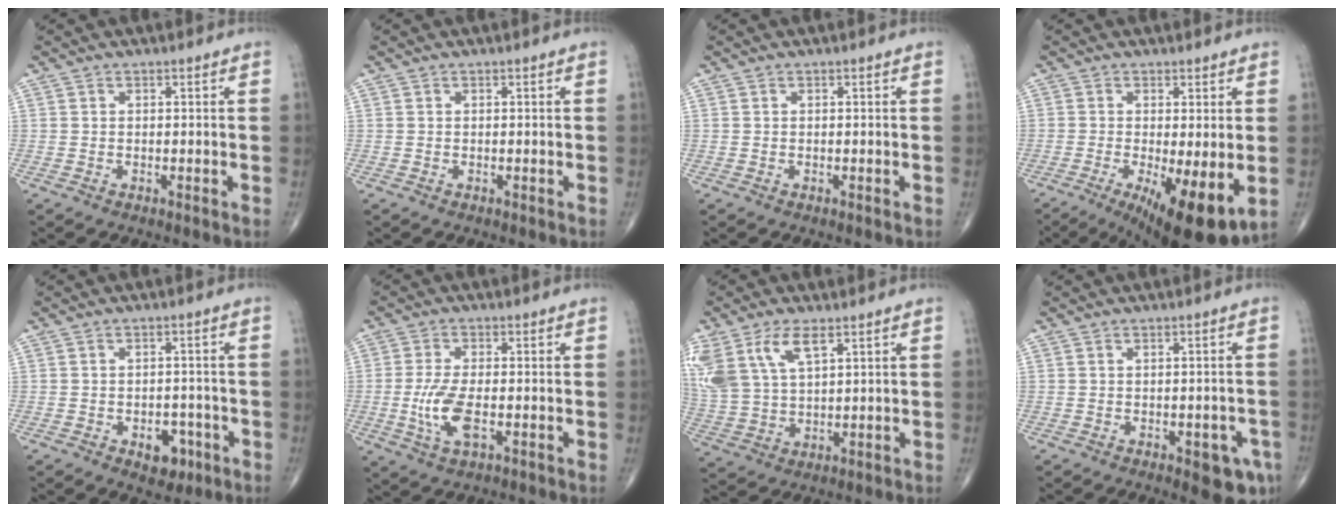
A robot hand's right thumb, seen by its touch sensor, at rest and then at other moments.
{"total": 0.0}
{"total": 0.0}
{"total": 13.5, "force": [-3.8, 3.8, 12.4], "torque": [-0.173, -0.024, -0.047]}
{"total": 5.5, "force": [-2.4, 3.5, 3.4], "torque": [-0.022, 0.015, -0.027]}
{"total": 7.5, "force": [-1.5, 3.1, 6.6], "torque": [-0.148, -0.004, -0.027]}
{"total": 13.0, "force": [6.4, 6.3, 9.4], "torque": [-0.213, -0.011, 0.133]}
{"total": 6.4, "force": [-2.7, 2.6, 5.1], "torque": [-0.043, 0.004, -0.026]}